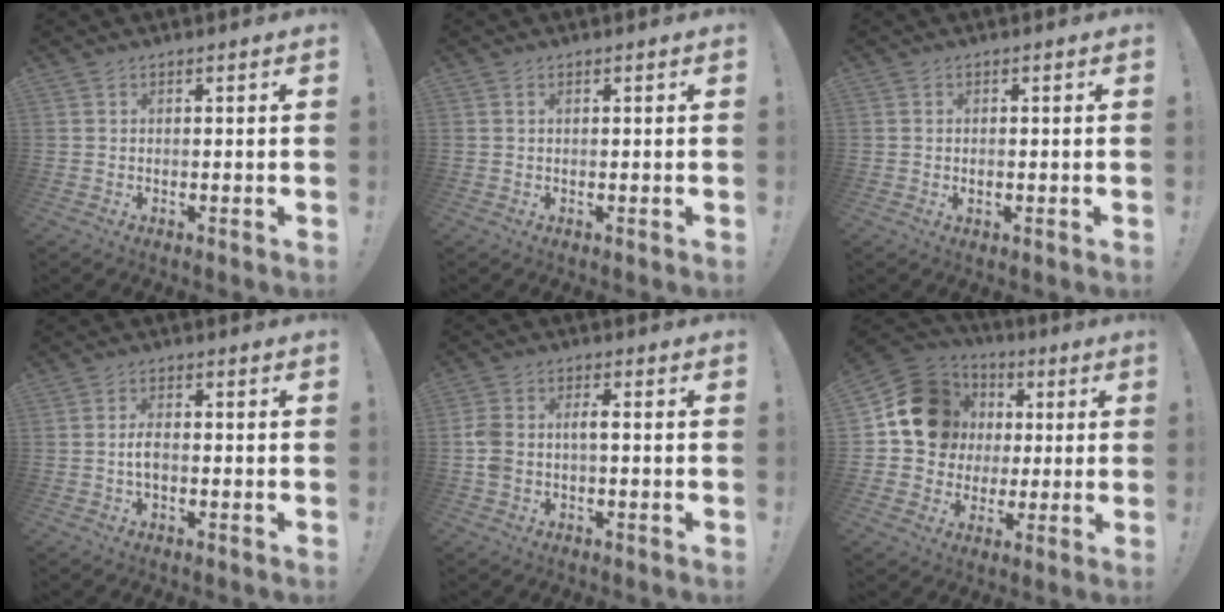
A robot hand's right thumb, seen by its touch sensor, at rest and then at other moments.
{"total": 0.5, "force": [0.3, 0.3, 0.3], "torque": [-0.009, 0.002, 0.006]}
{"total": 0.7, "force": [-0.2, 0.1, 0.6], "torque": [-0.006, -0.003, -0.004]}
{"total": 3.7, "force": [-0.7, 1.7, 3.3], "torque": [-0.056, 0.003, -0.016]}
{"total": 5.8, "force": [-0.8, 3.5, 4.6], "torque": [-0.108, 0.012, -0.018]}
{"total": 17.0, "force": [3.6, 15.1, 6.9], "torque": [-0.084, -0.001, 0.094]}